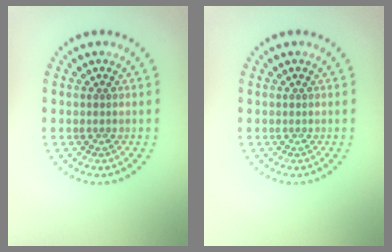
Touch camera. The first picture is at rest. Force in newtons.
{"total": 0.0}